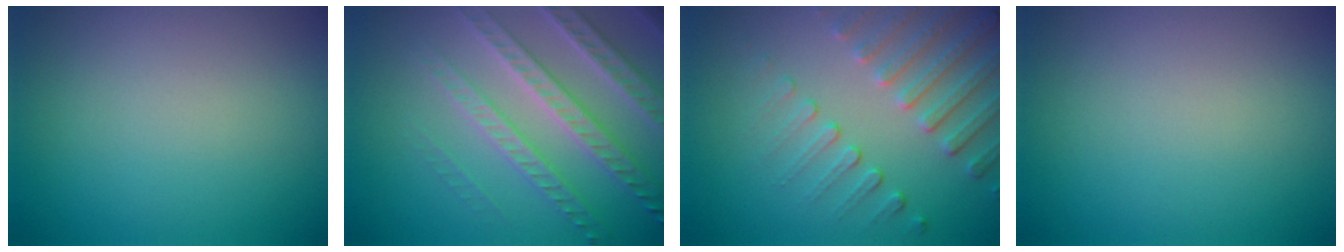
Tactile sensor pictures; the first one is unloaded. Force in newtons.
{"total": 4.8, "press": 4.6, "slide": 1.3}
{"total": 4.0, "press": 3.3, "slide": 2.3}
{"total": 0.0}